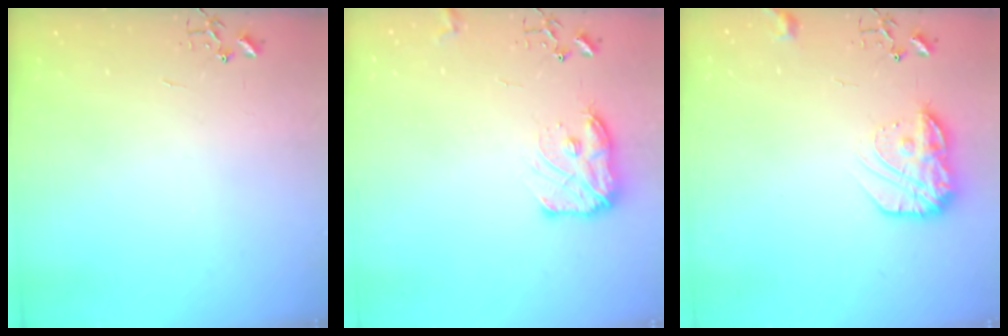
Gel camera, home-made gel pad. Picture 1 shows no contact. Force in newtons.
{"total": 11.8, "press": 11.8, "slide": 0.6}
{"total": 13.9, "press": 13.9, "slide": 1.0}